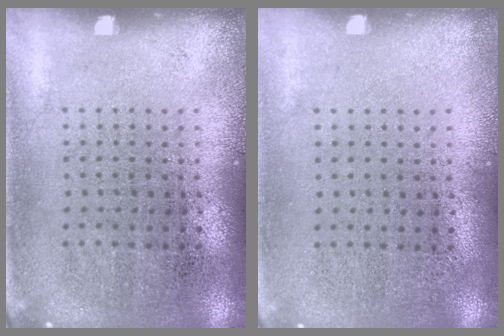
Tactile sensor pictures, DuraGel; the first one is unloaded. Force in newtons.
{"total": 0.0}